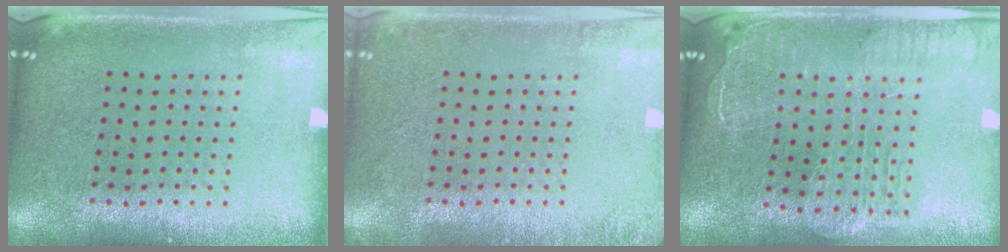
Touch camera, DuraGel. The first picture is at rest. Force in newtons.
{"total": 1.5, "press": 1.5, "slide": 0.2}
{"total": 2.5, "press": 2.2, "slide": 1.2}